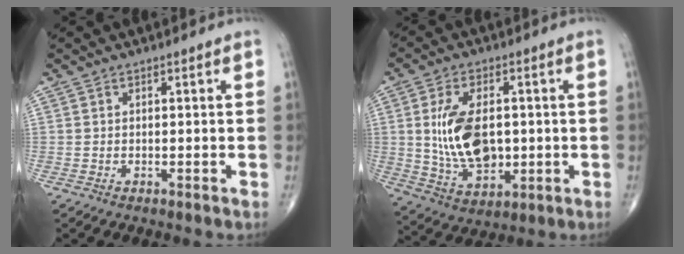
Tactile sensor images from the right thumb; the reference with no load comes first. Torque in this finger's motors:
{"motor_torque": [0.03, 0.40, 1.18, 0.17, 0.17]}